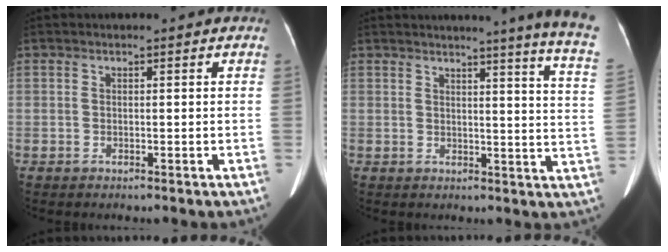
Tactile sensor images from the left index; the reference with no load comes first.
{"total": 13.4, "force": [11.3, -2.2, 6.9], "torque": [-0.088, -0.086, 0.104]}